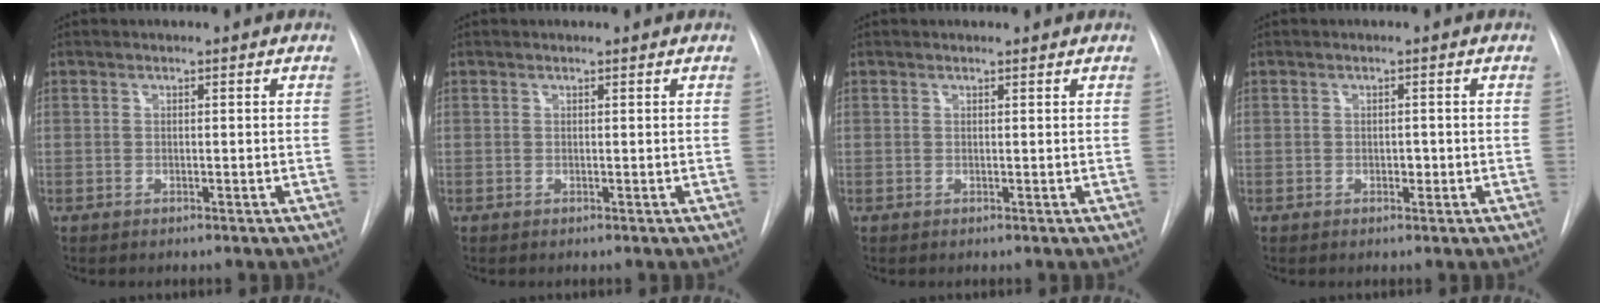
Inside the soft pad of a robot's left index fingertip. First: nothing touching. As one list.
[{"total": 0.7, "force": [0.7, 0.0, 0.1], "torque": [-0.008, 0.005, 0.010]}, {"total": 1.3, "force": [1.3, 0.2, 0.2], "torque": [-0.008, 0.004, 0.015]}, {"total": 1.0, "force": [-0.4, 0.6, 0.6], "torque": [-0.007, -0.003, -0.006]}]